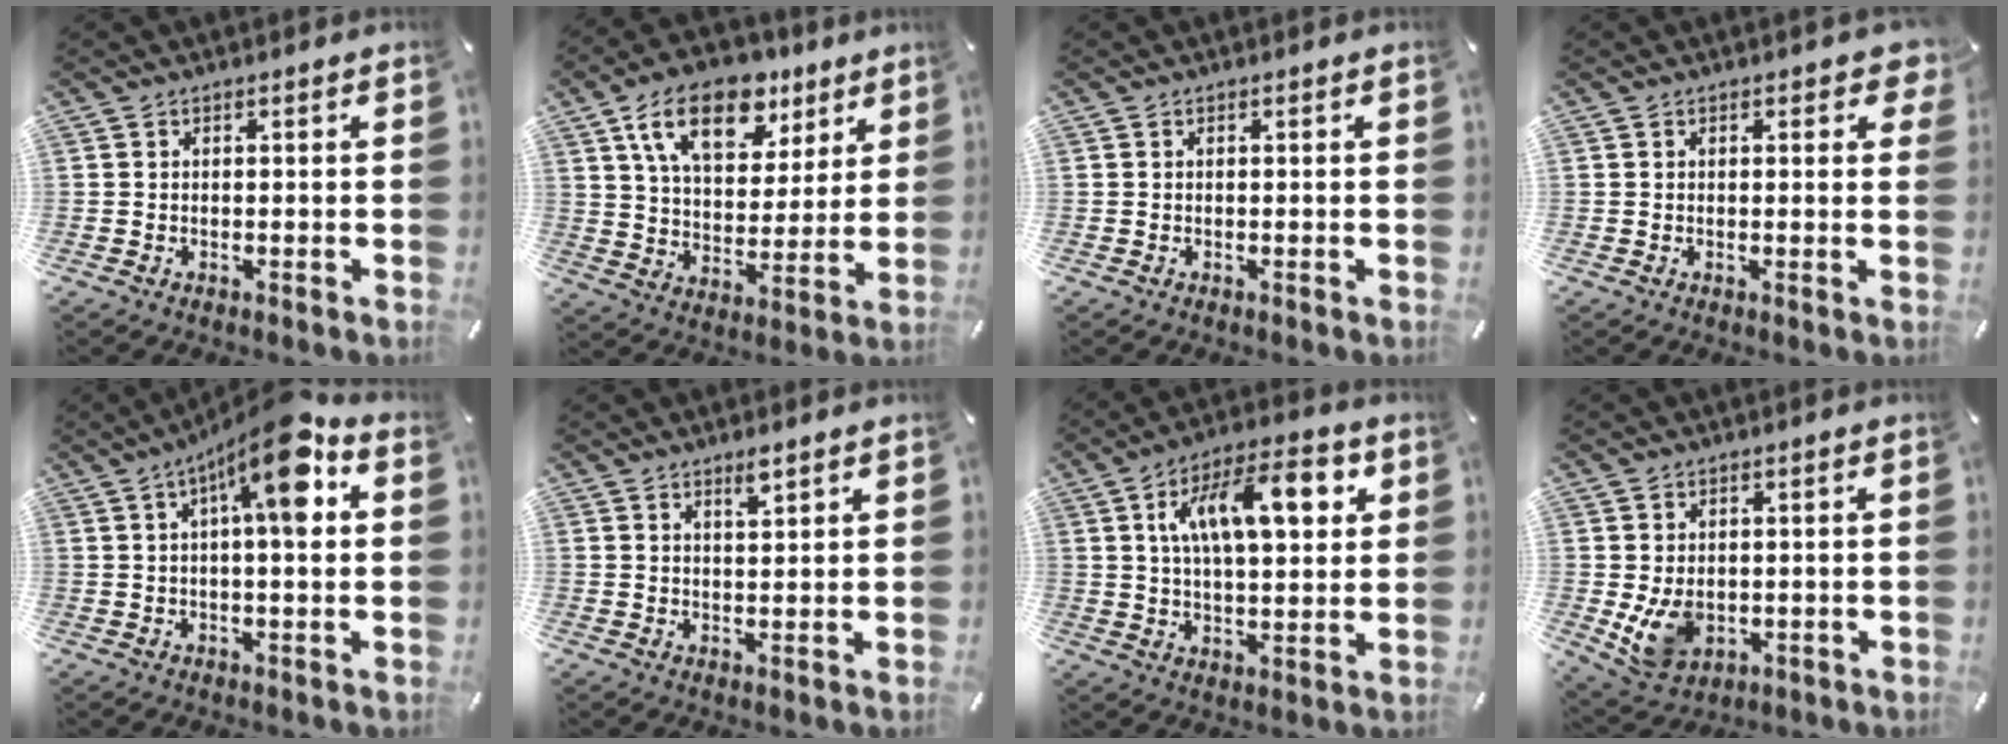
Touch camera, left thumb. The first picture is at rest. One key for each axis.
{"total": 17.5, "fx": 10.1, "fy": 10.0, "fz": 10.2, "tx": -0.173, "ty": -0.032, "tz": 0.178}
{"total": 0.0}
{"total": 2.1, "fx": 1.1, "fy": 1.2, "fz": 1.4, "tx": -0.007, "ty": -0.004, "tz": 0.013}
{"total": 13.3, "fx": 4.5, "fy": 3.1, "fz": 12.2, "tx": -0.182, "ty": -0.020, "tz": 0.063}
{"total": 2.7, "fx": 2.2, "fy": 0.5, "fz": 1.6, "tx": -0.019, "ty": -0.009, "tz": 0.036}
{"total": 15.7, "fx": 5.4, "fy": 7.1, "fz": 13.0, "tx": -0.217, "ty": -0.002, "tz": 0.088}
{"total": 7.8, "fx": -0.3, "fy": 6.3, "fz": 4.6, "tx": -0.094, "ty": -0.004, "tz": -0.005}